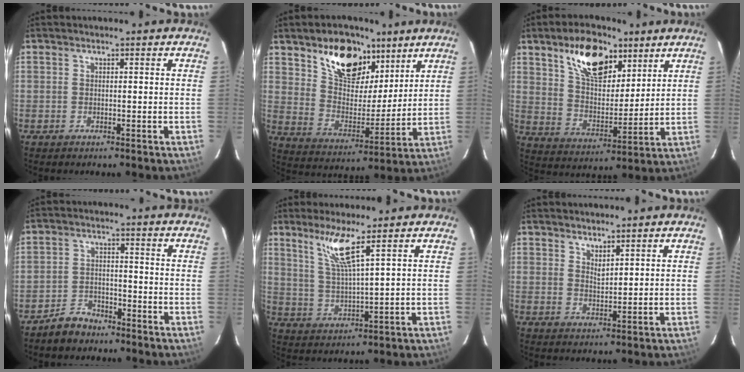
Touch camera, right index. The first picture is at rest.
{"total": 16.3, "force": [10.0, 8.9, 9.3], "torque": [-0.159, 0.017, 0.178]}
{"total": 15.2, "force": [8.9, 7.8, 9.5], "torque": [-0.156, 0.012, 0.160]}
{"total": 6.3, "force": [-5.2, 3.2, 1.6], "torque": [-0.050, 0.016, -0.087]}
{"total": 7.2, "force": [4.6, -0.6, 5.5], "torque": [-0.105, -0.004, 0.097]}
{"total": 2.6, "force": [2.2, 0.6, 1.2], "torque": [-0.017, 0.000, 0.039]}